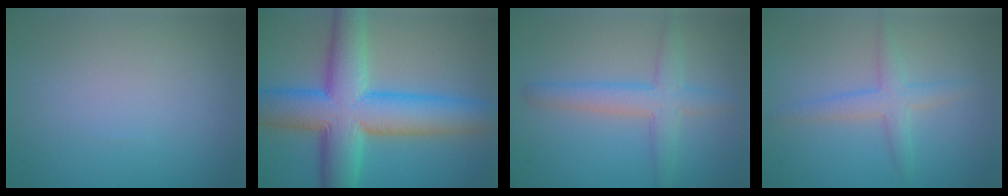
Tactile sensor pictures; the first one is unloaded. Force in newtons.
{"total": 11.9, "press": 11.8, "slide": 0.4}
{"total": 3.8, "press": 3.8, "slide": 0.3}
{"total": 2.7, "press": 2.7, "slide": 0.1}